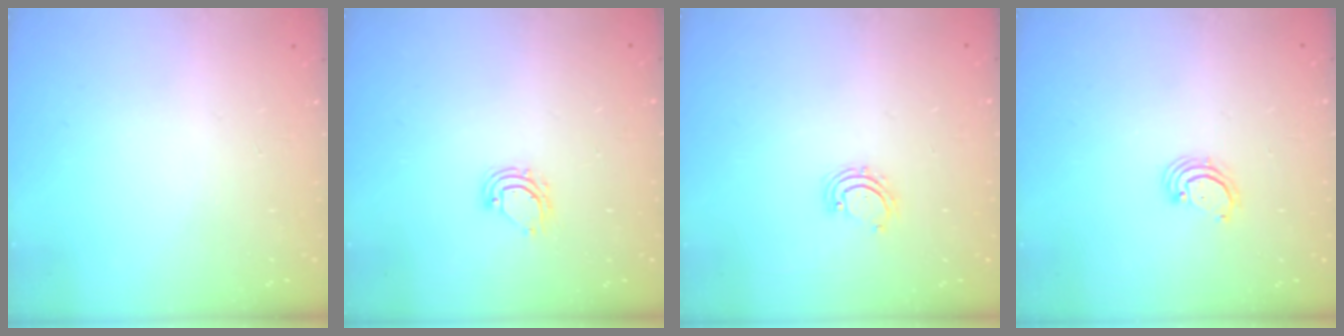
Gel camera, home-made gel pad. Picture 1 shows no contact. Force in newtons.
{"total": 5.4, "press": 5.4, "slide": 0.3}
{"total": 2.9, "press": 2.9, "slide": 0.4}
{"total": 2.7, "press": 2.7, "slide": 0.3}